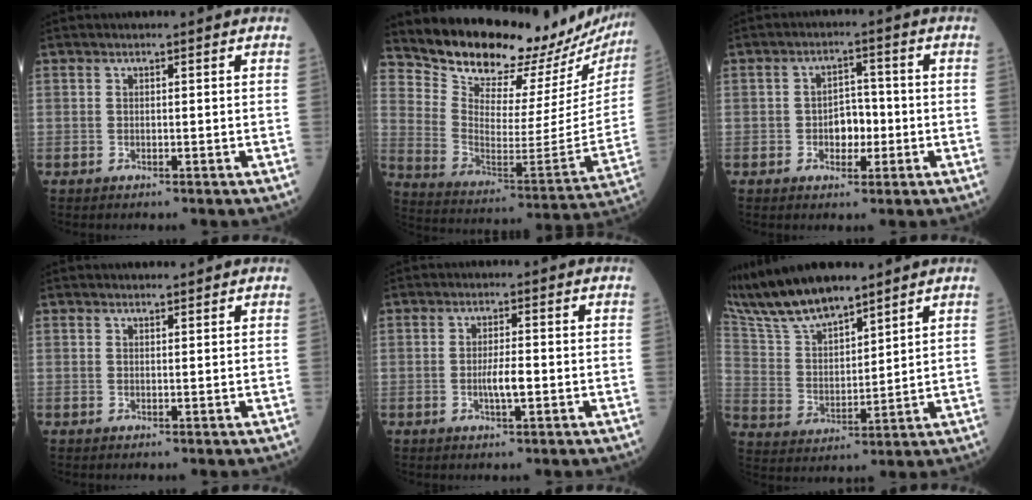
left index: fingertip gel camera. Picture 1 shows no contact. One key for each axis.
{"total": 24.1, "fx": 22.4, "fy": 5.8, "fz": 6.7, "tx": -0.111, "ty": -0.099, "tz": 0.309}
{"total": 4.3, "fx": -1.0, "fy": 2.7, "fz": 3.2, "tx": -0.048, "ty": 0.011, "tz": -0.015}
{"total": 1.7, "fx": 1.7, "fy": 0.1, "fz": 0.3, "tx": -0.007, "ty": 0.005, "tz": 0.027}
{"total": 3.0, "fx": -0.6, "fy": 0.4, "fz": 2.9, "tx": -0.058, "ty": -0.001, "tz": -0.011}
{"total": 14.5, "fx": 12.6, "fy": 2.9, "fz": 6.6, "tx": -0.147, "ty": 0.015, "tz": 0.250}